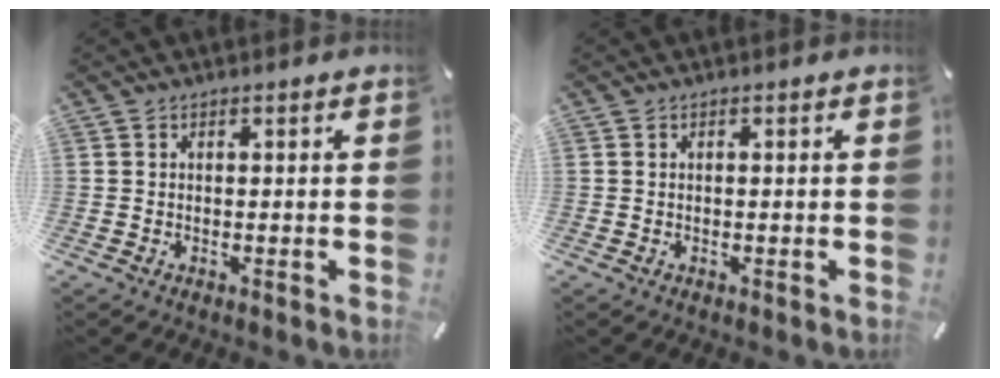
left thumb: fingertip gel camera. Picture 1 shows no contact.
{"total": 0.0}